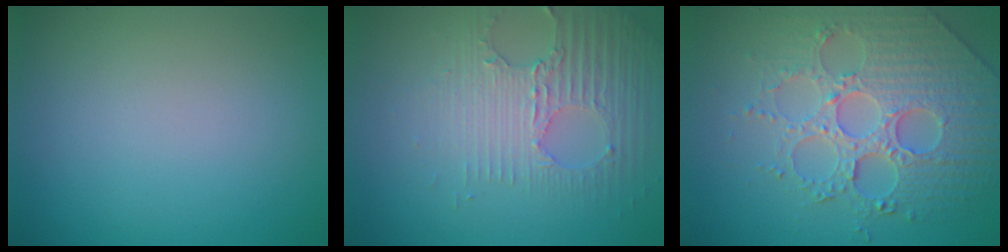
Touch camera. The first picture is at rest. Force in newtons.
{"total": 3.5, "press": 3.4, "slide": 0.9}
{"total": 6.3, "press": 5.6, "slide": 3.0}